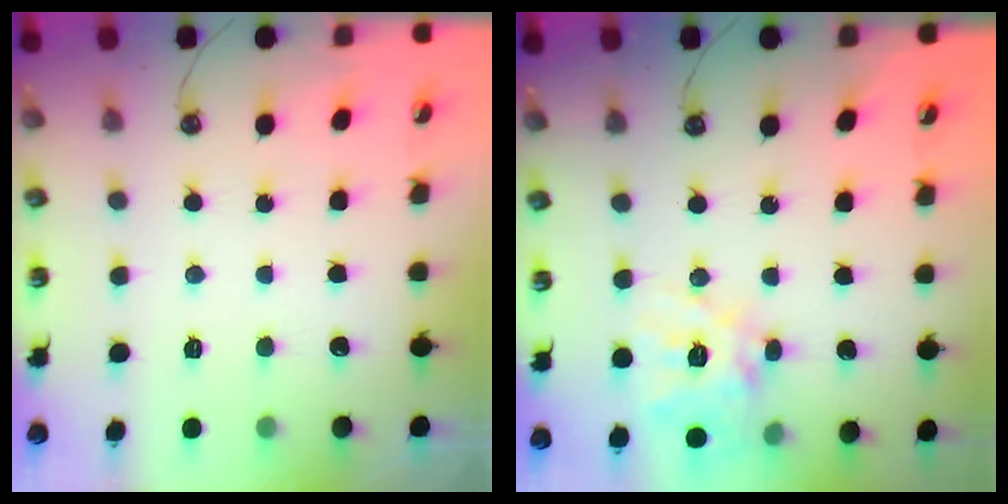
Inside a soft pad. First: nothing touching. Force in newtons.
{"total": 14.9, "press": 14.8, "slide": 1.9}